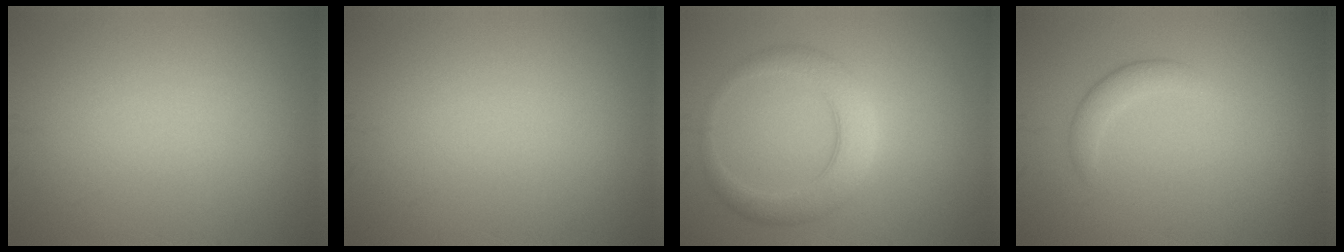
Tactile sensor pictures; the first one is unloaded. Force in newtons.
{"total": 0.0}
{"total": 4.2, "press": 4.2, "slide": 0.1}
{"total": 1.8, "press": 1.8, "slide": 0.1}